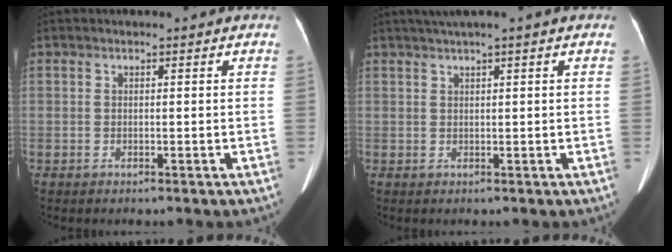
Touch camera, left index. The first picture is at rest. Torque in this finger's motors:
{"motor_torque": [0.04, -0.10, -0.04, 0.00]}